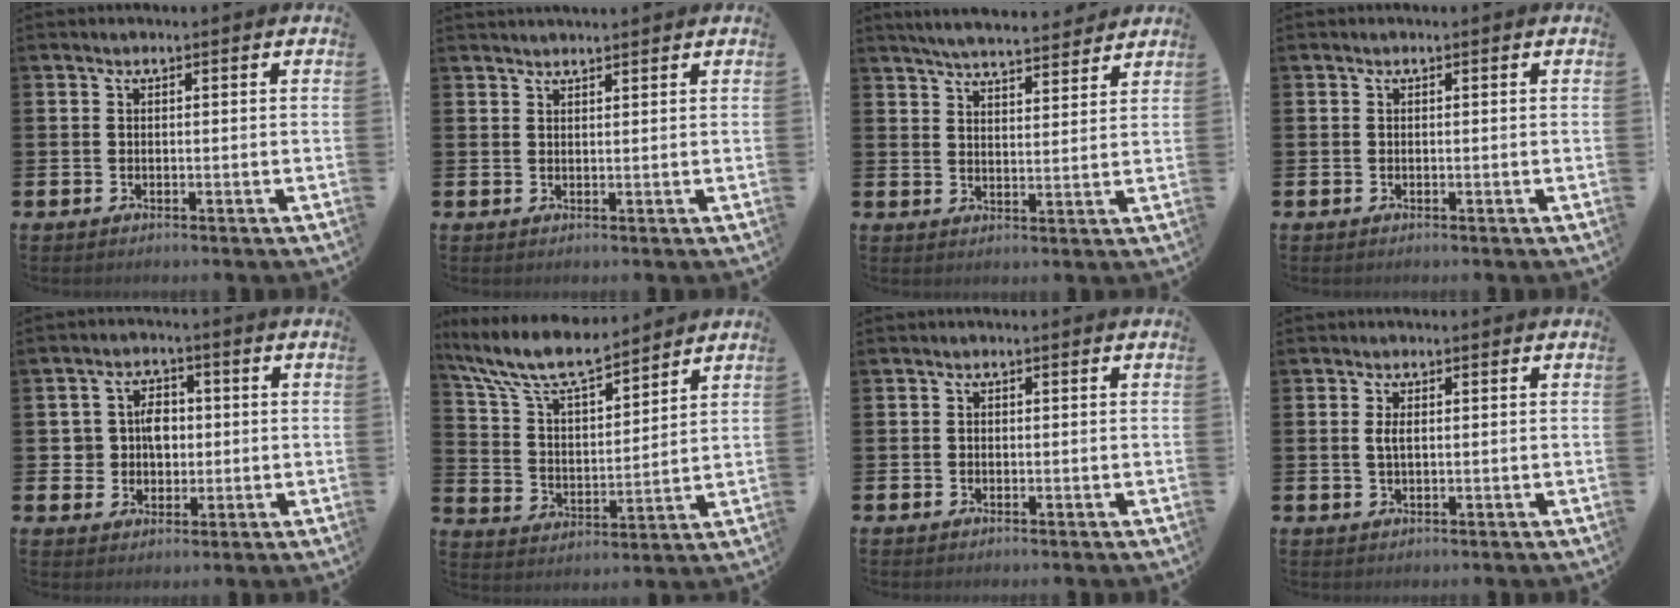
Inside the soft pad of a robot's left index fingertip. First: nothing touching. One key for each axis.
{"total": 1.6, "fx": 1.6, "fy": 0.0, "fz": 0.2, "tx": 0.004, "ty": -0.007, "tz": 0.026}
{"total": 5.5, "fx": 5.4, "fy": 0.3, "fz": 1.0, "tx": -0.035, "ty": -0.028, "tz": 0.095}
{"total": 0.0}
{"total": 4.6, "fx": 0.5, "fy": 3.9, "fz": 2.3, "tx": -0.043, "ty": 0.008, "tz": 0.000}
{"total": 9.8, "fx": 8.7, "fy": 2.2, "fz": 4.0, "tx": -0.117, "ty": -0.043, "tz": 0.154}
{"total": 0.6, "fx": -0.2, "fy": 0.6, "fz": 0.2, "tx": -0.010, "ty": 0.007, "tz": -0.004}
{"total": 1.9, "fx": 0.3, "fy": 0.9, "fz": 1.6, "tx": -0.033, "ty": 0.005, "tz": 0.004}